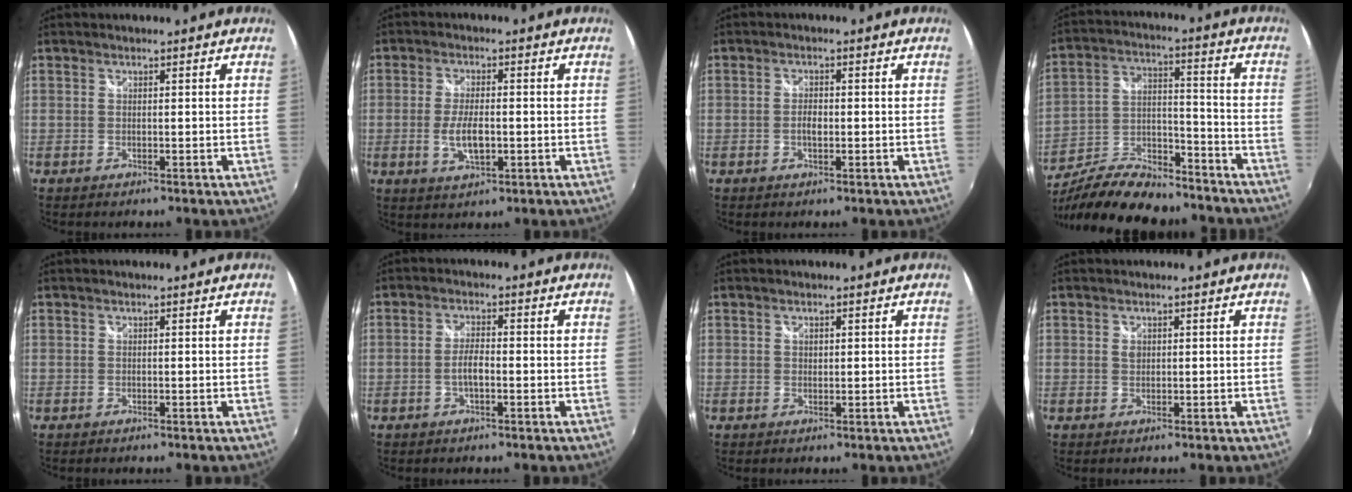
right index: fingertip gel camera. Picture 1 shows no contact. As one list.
[{"total": 5.9, "force": [-1.2, 2.3, 5.3], "torque": [-0.108, -0.006, -0.021]}, {"total": 2.2, "force": [-0.4, 1.1, 1.9], "torque": [-0.034, 0.002, -0.010]}, {"total": 21.3, "force": [-17.2, 7.3, 10.3], "torque": [-0.200, -0.002, -0.271]}, {"total": 0.0}, {"total": 3.4, "force": [-1.0, 1.0, 3.1], "torque": [-0.063, 0.003, -0.020]}, {"total": 1.0, "force": [0.4, 0.8, 0.4], "torque": [-0.005, 0.002, 0.006]}, {"total": 1.3, "force": [0.3, 1.0, 0.7], "torque": [-0.010, 0.002, 0.004]}]